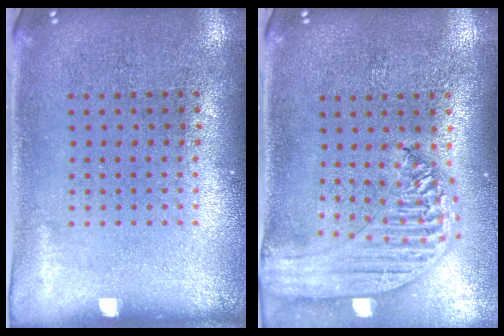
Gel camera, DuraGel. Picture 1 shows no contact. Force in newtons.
{"total": 1.8, "press": 1.7, "slide": 0.6}